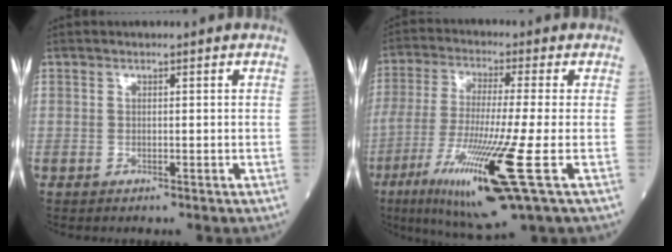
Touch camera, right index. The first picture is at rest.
{"total": 15.8, "force": [-6.1, -0.4, 14.6], "torque": [-0.305, -0.047, -0.113]}